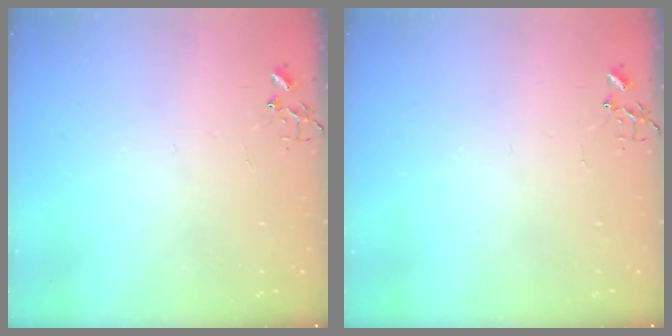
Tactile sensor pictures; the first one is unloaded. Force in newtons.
{"total": 0.0}